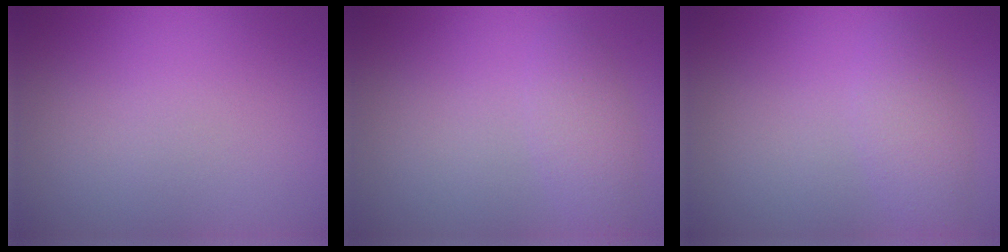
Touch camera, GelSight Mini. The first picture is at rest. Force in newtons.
{"total": 2.0, "press": 2.0, "slide": 0.1}
{"total": 2.2, "press": 2.2, "slide": 0.0}